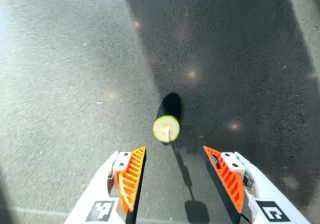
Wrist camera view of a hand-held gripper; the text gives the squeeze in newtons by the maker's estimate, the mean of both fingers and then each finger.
{"total": 0.0}